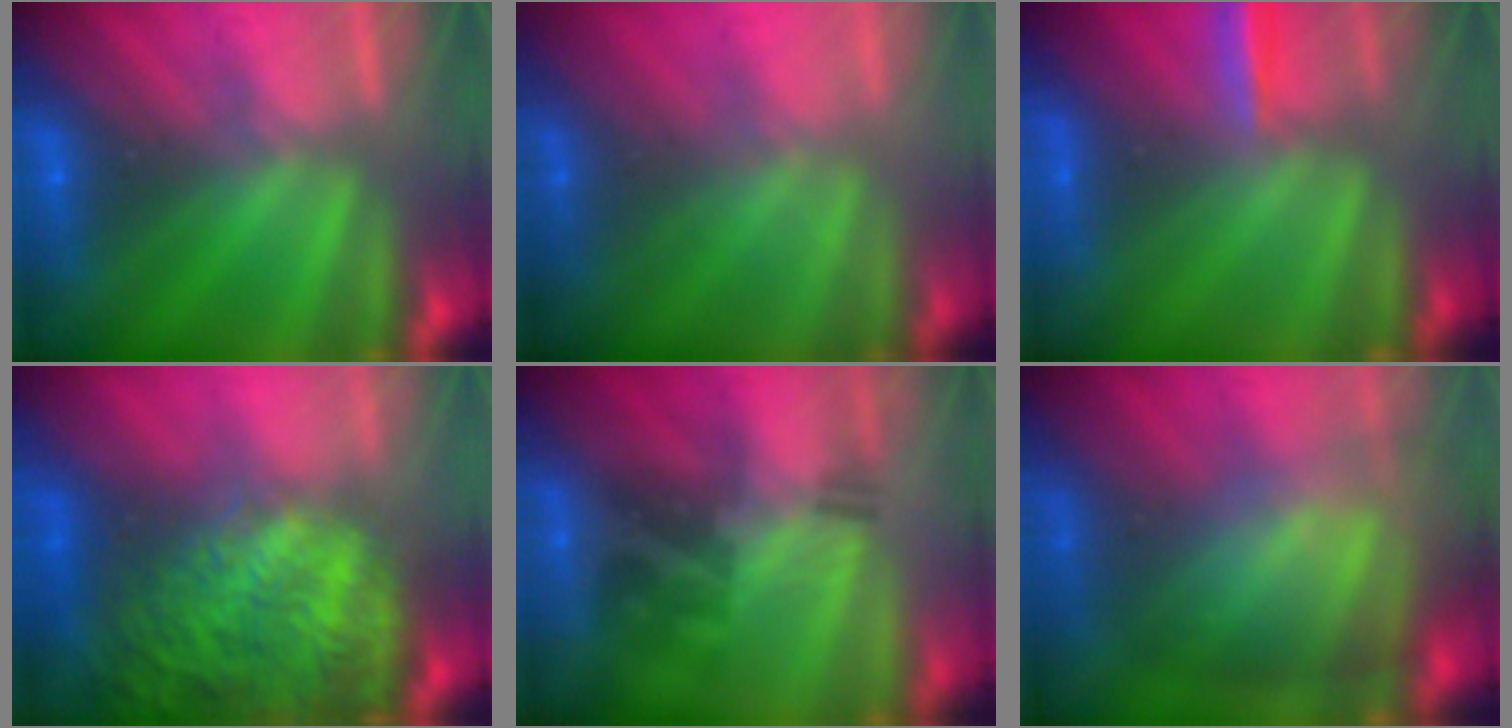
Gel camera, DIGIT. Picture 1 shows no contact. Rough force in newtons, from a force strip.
{"total": 1.3}
{"total": 3.1}
{"total": 7.8}
{"total": 2.2}
{"total": 7.5}